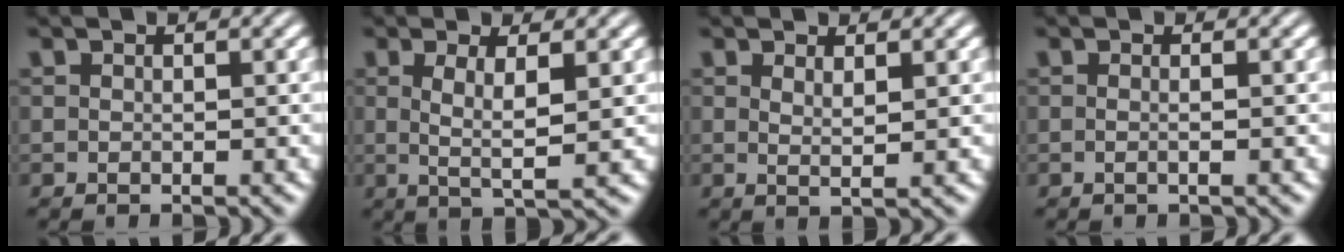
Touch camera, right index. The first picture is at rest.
{"total": 3.6, "force": [0.5, -0.2, 3.5], "torque": [-0.060, -0.013, 0.017]}
{"total": 1.8, "force": [0.6, -1.2, 1.2], "torque": [-0.018, -0.013, 0.020]}
{"total": 1.1, "force": [-0.6, -0.5, 0.7], "torque": [-0.018, -0.005, -0.007]}